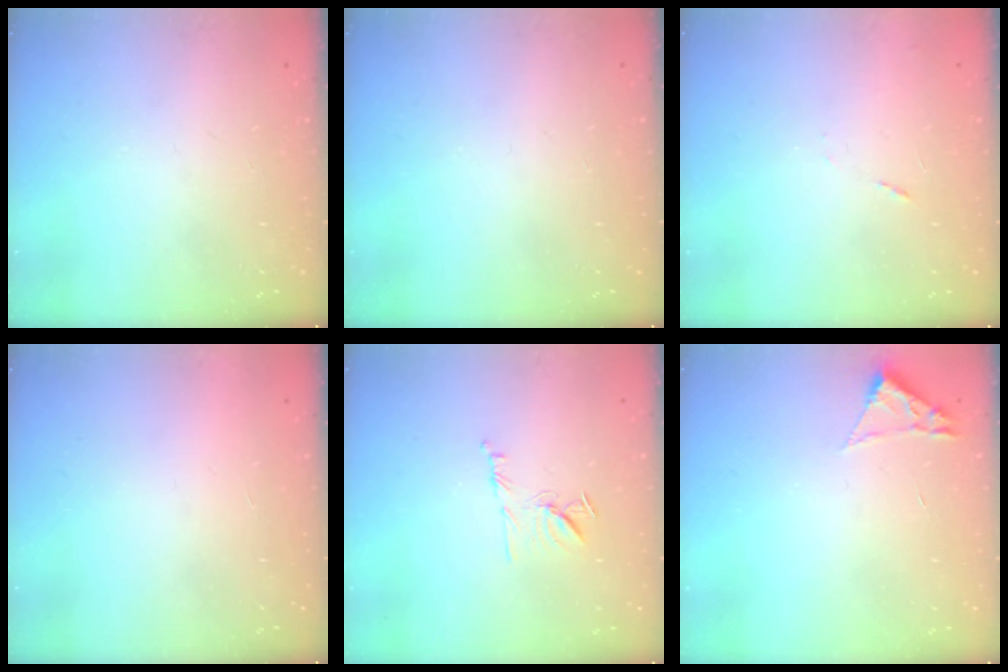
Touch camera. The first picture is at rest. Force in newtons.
{"total": 0.0}
{"total": 5.3, "press": 5.3, "slide": 0.5}
{"total": 1.7, "press": 1.6, "slide": 0.1}
{"total": 8.2, "press": 8.1, "slide": 1.2}
{"total": 1.8, "press": 1.8, "slide": 0.2}